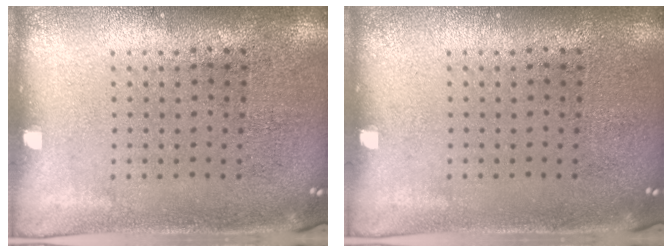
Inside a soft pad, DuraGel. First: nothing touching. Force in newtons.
{"total": 0.0}